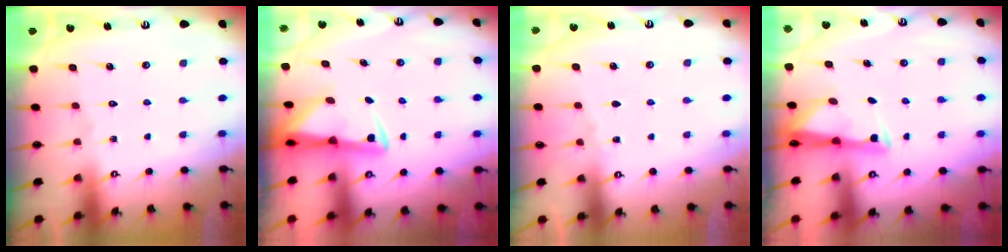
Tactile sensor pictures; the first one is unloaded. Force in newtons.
{"total": 2.8, "press": 2.8, "slide": 0.4}
{"total": 2.6, "press": 2.6, "slide": 0.3}
{"total": 2.9, "press": 2.9, "slide": 0.5}